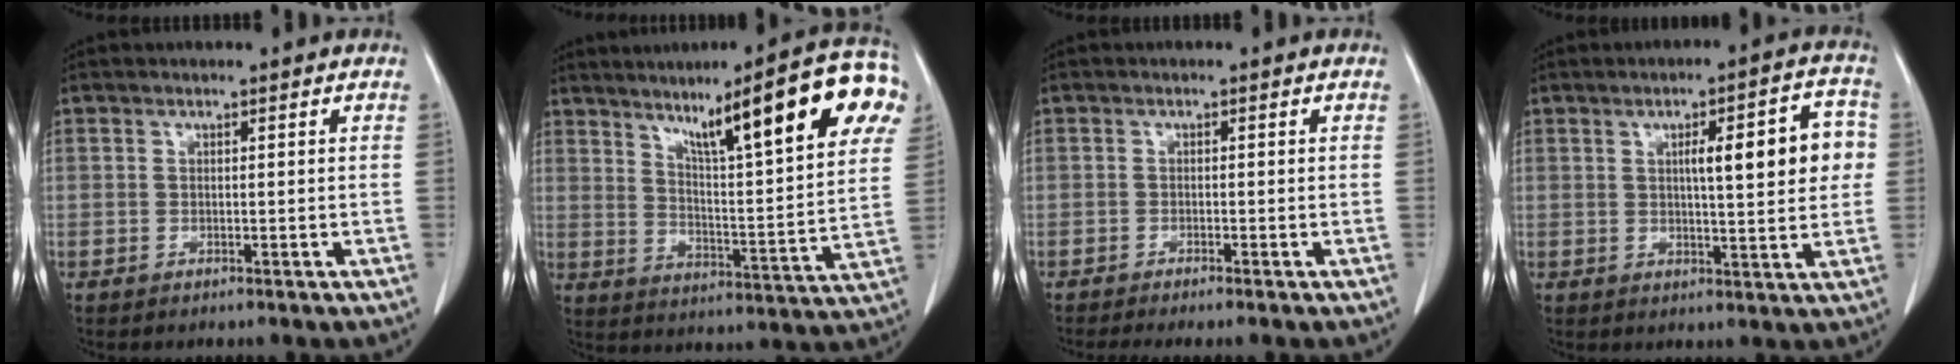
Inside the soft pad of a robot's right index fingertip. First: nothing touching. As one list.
[{"total": 22.5, "force": [11.7, 2.1, 19.1], "torque": [-0.266, 0.017, 0.158]}, {"total": 3.5, "force": [-2.9, -0.2, 1.9], "torque": [-0.024, -0.005, -0.044]}, {"total": 10.2, "force": [1.8, 2.0, 9.9], "torque": [-0.130, 0.020, 0.025]}]